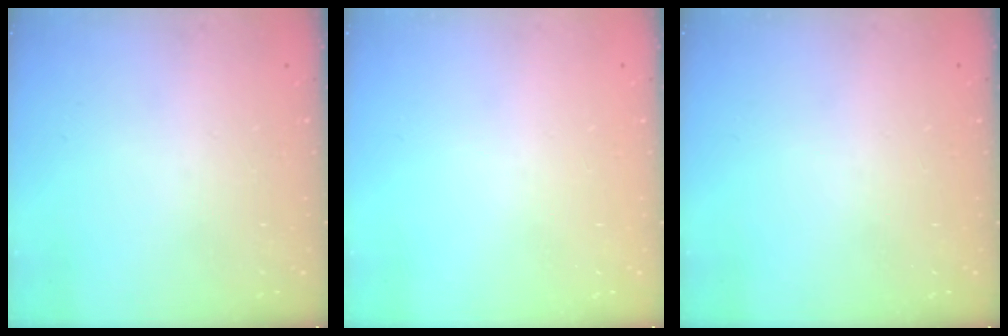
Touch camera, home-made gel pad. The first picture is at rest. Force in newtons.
{"total": 0.0}
{"total": 0.0}